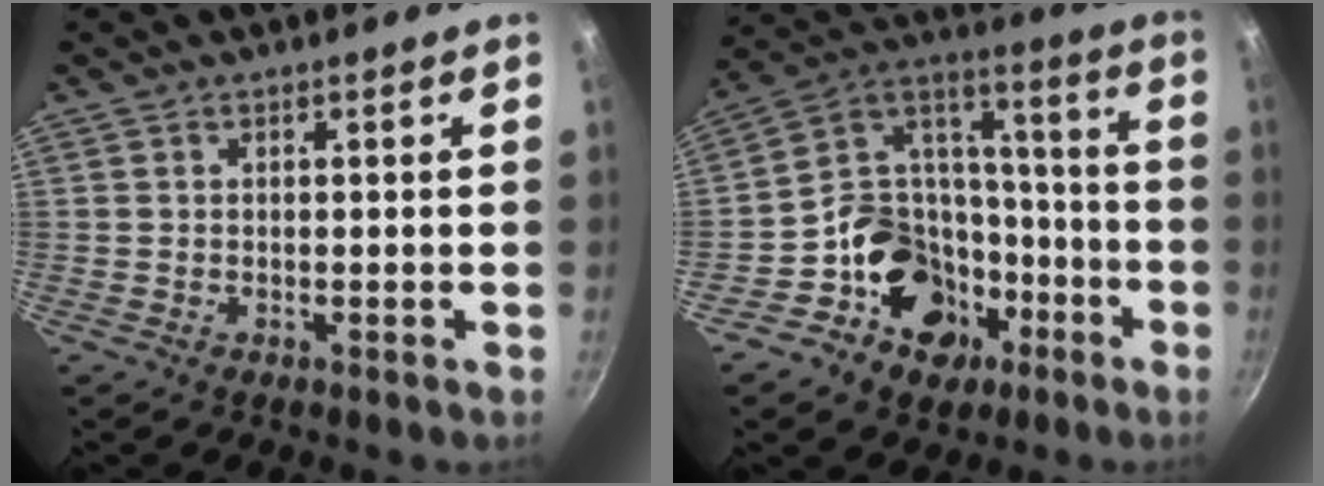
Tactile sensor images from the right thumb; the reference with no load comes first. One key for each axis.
{"total": 18.9, "fx": -8.0, "fy": 14.7, "fz": 8.9, "tx": -0.111, "ty": 0.074, "tz": -0.132}